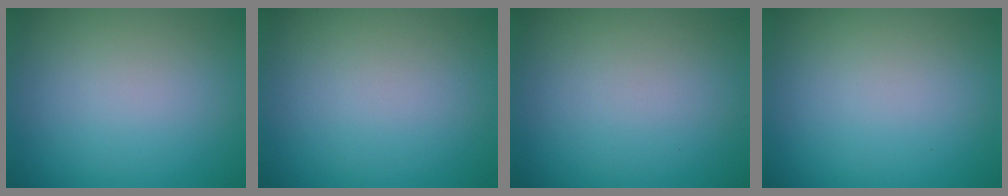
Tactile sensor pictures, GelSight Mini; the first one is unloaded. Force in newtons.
{"total": 0.0}
{"total": 0.0}
{"total": 0.0}